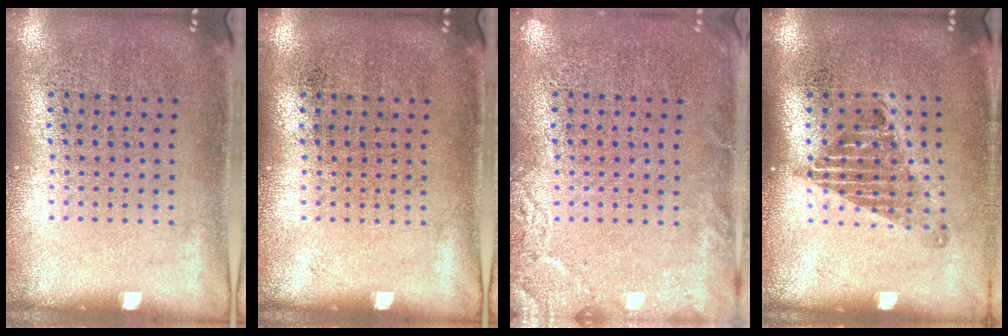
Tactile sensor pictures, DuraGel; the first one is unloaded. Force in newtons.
{"total": 0.0}
{"total": 2.4, "press": 2.4, "slide": 0.3}
{"total": 1.3, "press": 1.0, "slide": 0.8}